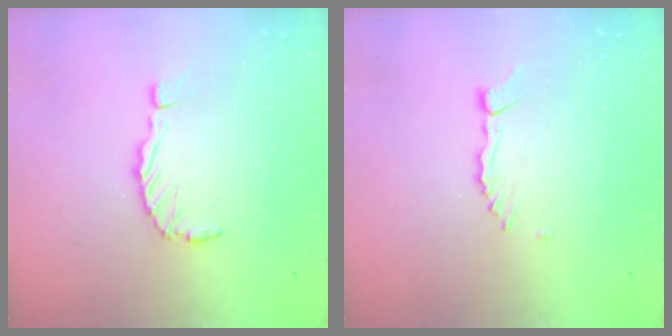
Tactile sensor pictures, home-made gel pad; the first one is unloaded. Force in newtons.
{"total": 1.7, "press": 1.7, "slide": 0.2}